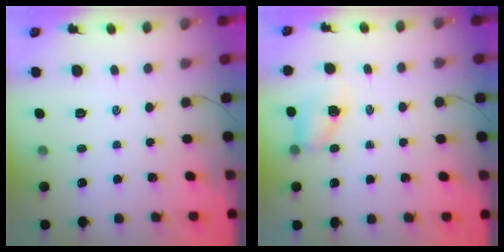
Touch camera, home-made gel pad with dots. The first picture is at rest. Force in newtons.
{"total": 4.4, "press": 4.3, "slide": 0.8}